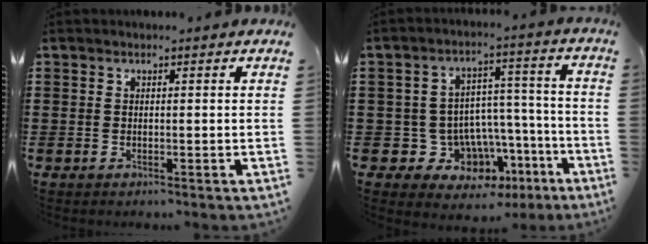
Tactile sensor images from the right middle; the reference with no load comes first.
{"total": 8.2, "force": [-5.0, 6.1, 2.4], "torque": [-0.050, 0.025, -0.078]}